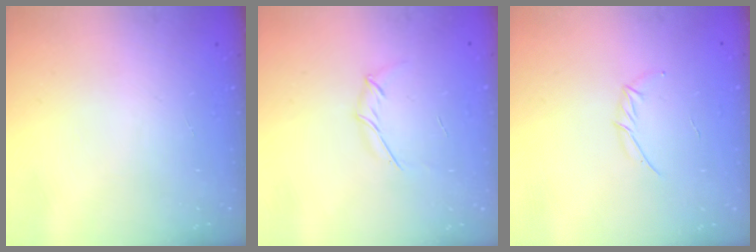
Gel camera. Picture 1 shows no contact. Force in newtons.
{"total": 4.5, "press": 4.3, "slide": 1.1}
{"total": 3.3, "press": 3.2, "slide": 0.9}